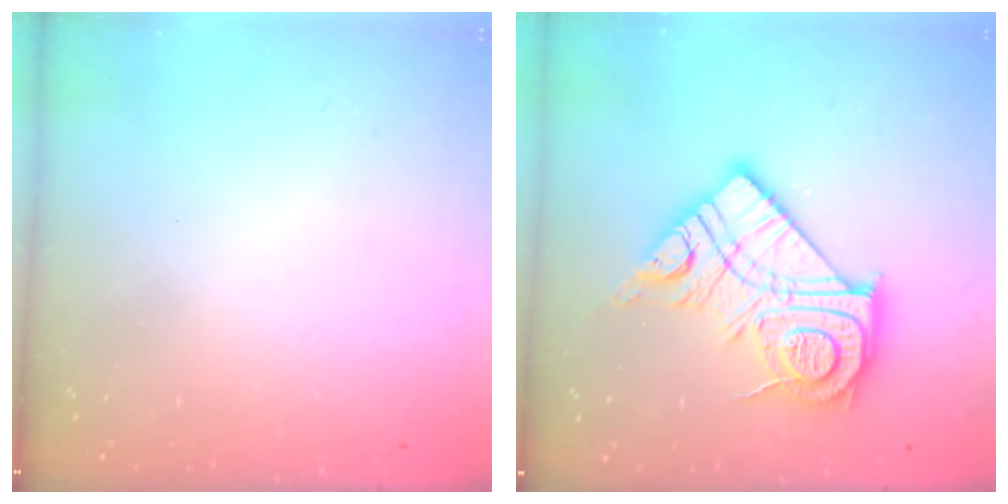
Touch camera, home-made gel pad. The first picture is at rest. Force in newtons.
{"total": 20.0, "press": 20.0, "slide": 1.6}